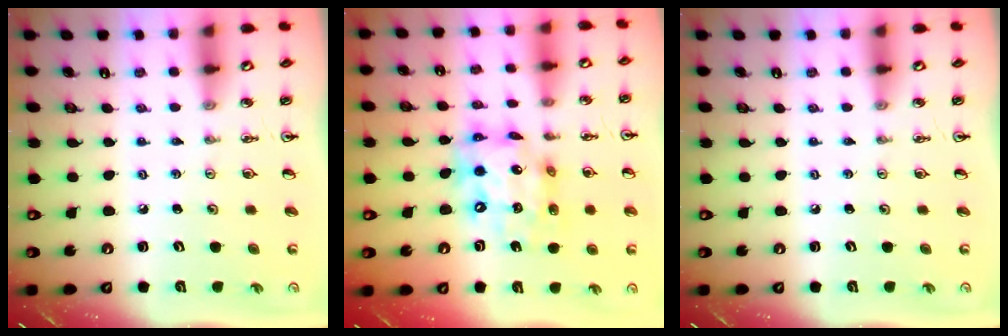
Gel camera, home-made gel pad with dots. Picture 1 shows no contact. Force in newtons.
{"total": 15.6, "press": 15.5, "slide": 1.5}
{"total": 0.0}